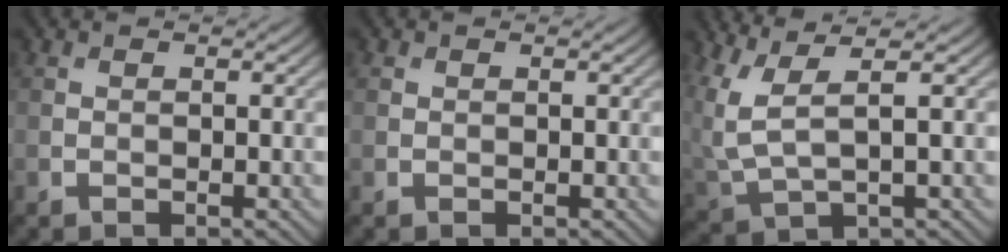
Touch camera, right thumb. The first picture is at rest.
{"total": 0.0}
{"total": 6.1, "force": [2.4, 1.9, 5.2], "torque": [-0.140, -0.001, 0.057]}